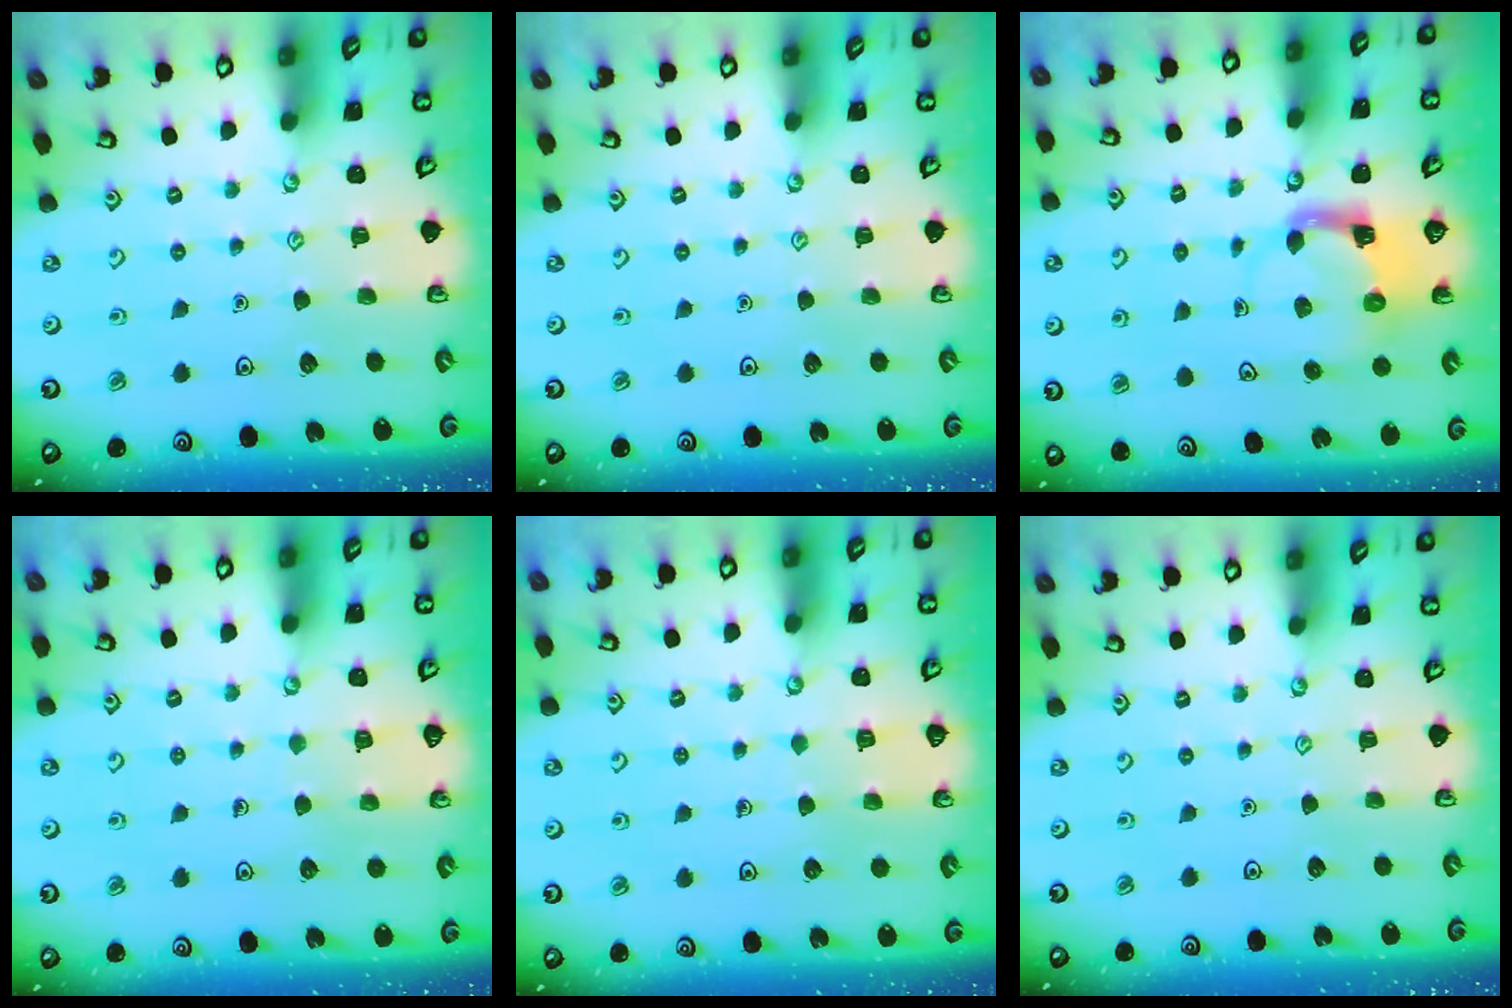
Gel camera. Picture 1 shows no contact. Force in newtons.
{"total": 0.0}
{"total": 3.8, "press": 3.7, "slide": 0.7}
{"total": 4.8, "press": 4.8, "slide": 0.4}
{"total": 3.0, "press": 3.0, "slide": 0.2}
{"total": 0.0}